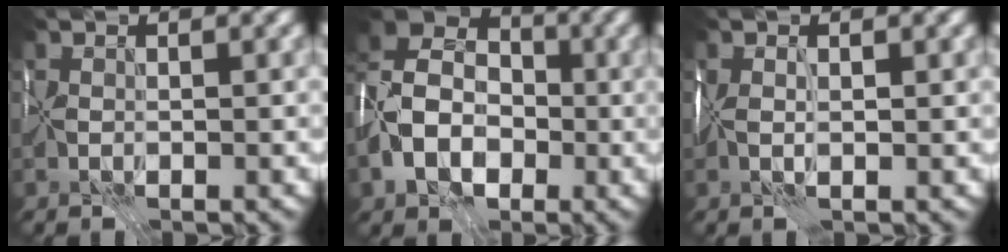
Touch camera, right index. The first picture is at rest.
{"total": 9.1, "force": [-2.7, 6.7, 5.6], "torque": [-0.120, -0.001, -0.065]}
{"total": 2.3, "force": [0.3, 0.9, 2.1], "torque": [-0.039, 0.000, 0.005]}